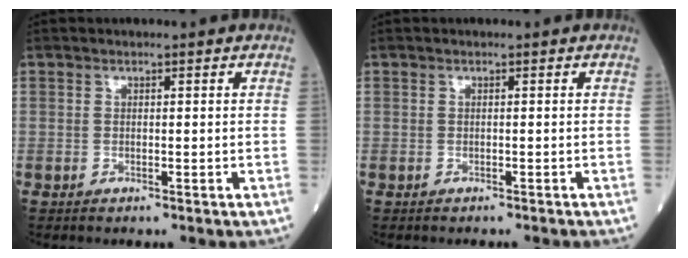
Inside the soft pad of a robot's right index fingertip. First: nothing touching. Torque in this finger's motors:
{"motor_torque": [0.03, 0.02, -0.07, 0.01]}